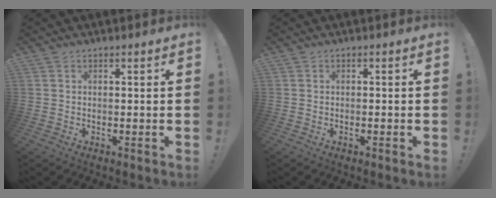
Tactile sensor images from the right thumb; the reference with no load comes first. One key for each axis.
{"total": 0.9, "fx": -0.7, "fy": -0.2, "fz": 0.6, "tx": -0.015, "ty": 0.001, "tz": -0.011}